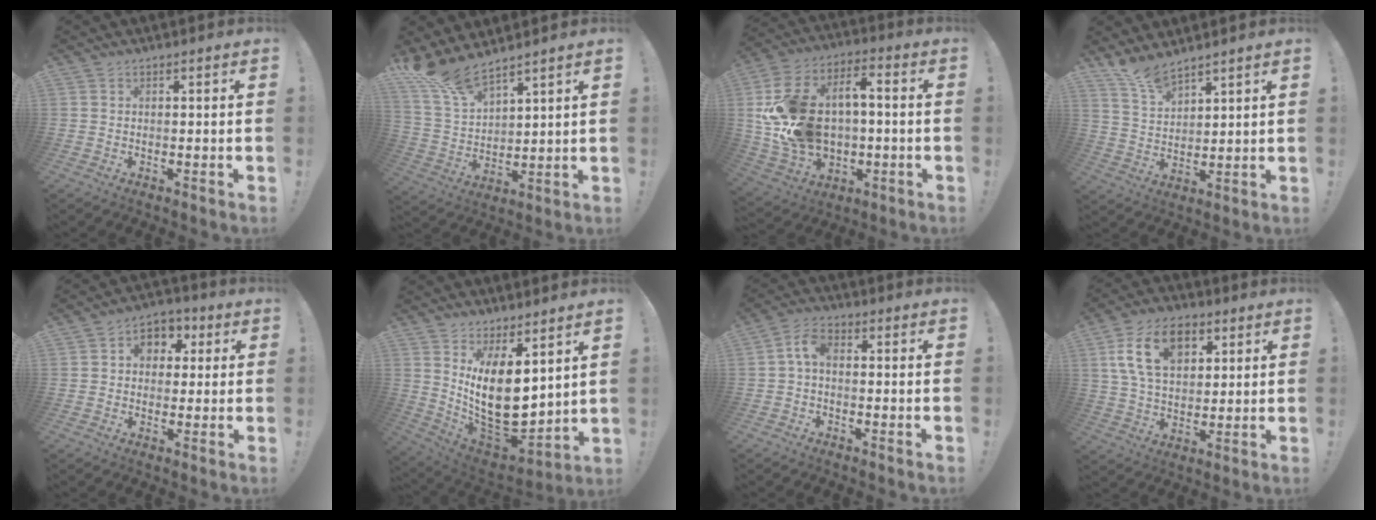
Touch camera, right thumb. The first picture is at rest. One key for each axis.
{"total": 10.9, "fx": 9.8, "fy": 2.5, "fz": 4.1, "tx": -0.107, "ty": -0.066, "tz": 0.186}
{"total": 19.4, "fx": 0.0, "fy": 14.5, "fz": 13.0, "tx": -0.258, "ty": 0.012, "tz": 0.011}
{"total": 7.1, "fx": 6.4, "fy": 1.8, "fz": 2.6, "tx": -0.063, "ty": -0.042, "tz": 0.123}
{"total": 6.7, "fx": 1.1, "fy": 5.9, "fz": 3.0, "tx": -0.036, "ty": 0.004, "tz": 0.023}
{"total": 16.6, "fx": 3.3, "fy": 8.7, "fz": 13.7, "tx": -0.251, "ty": -0.051, "tz": 0.072}
{"total": 5.3, "fx": 0.0, "fy": 3.0, "fz": 4.4, "tx": -0.100, "ty": 0.009, "tz": 0.000}
{"total": 16.3, "fx": 6.7, "fy": 10.3, "fz": 10.7, "tx": -0.186, "ty": -0.007, "tz": 0.125}